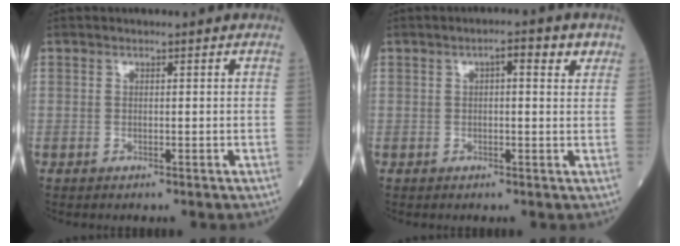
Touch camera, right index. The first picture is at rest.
{"total": 3.9, "force": [1.7, 1.1, 3.4], "torque": [-0.049, 0.013, 0.021]}